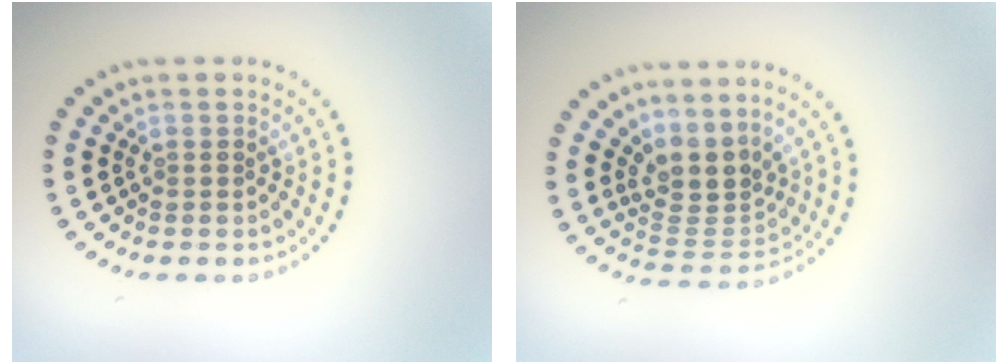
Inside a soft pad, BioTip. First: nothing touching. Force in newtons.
{"total": 3.5, "press": 2.4, "slide": 2.5}